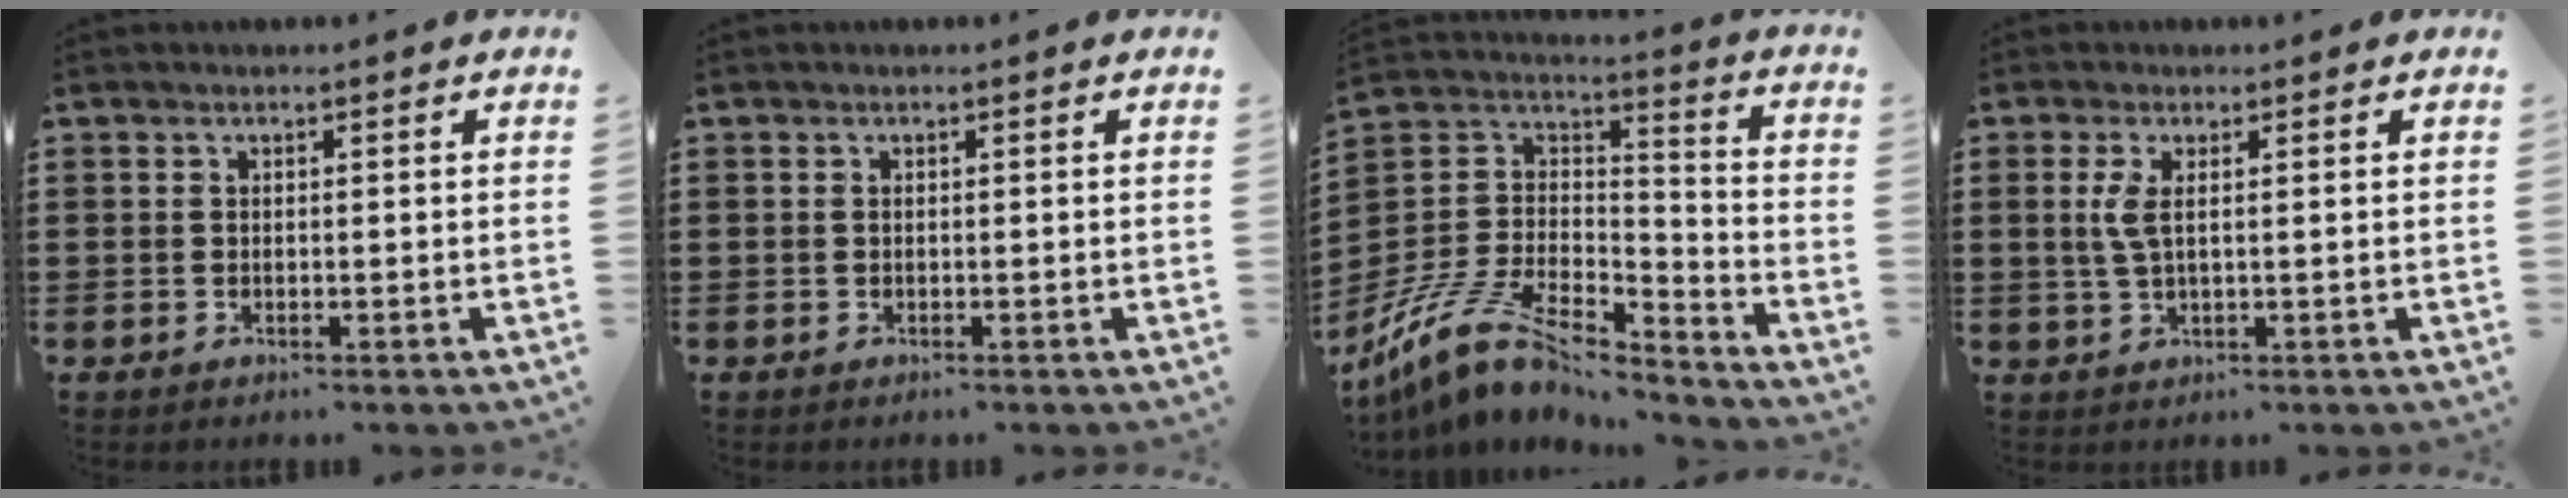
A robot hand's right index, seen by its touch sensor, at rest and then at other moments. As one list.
[{"total": 0.0}, {"total": 11.9, "force": [-8.8, 4.6, 6.6], "torque": [-0.158, 0.018, -0.178]}, {"total": 3.0, "force": [0.6, 0.8, 2.8], "torque": [-0.065, 0.001, 0.007]}]